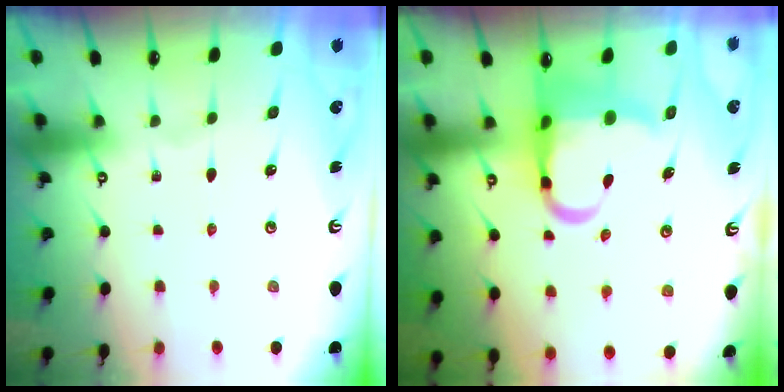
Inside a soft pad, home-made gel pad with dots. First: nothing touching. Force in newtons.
{"total": 12.2, "press": 11.7, "slide": 3.4}